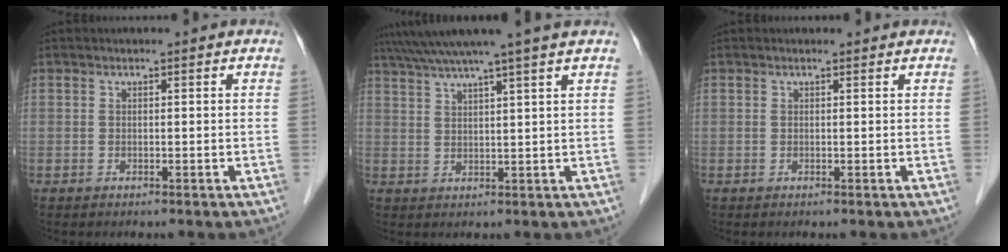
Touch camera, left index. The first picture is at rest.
{"total": 9.4, "force": [7.8, -2.3, 4.7], "torque": [-0.075, 0.013, 0.114]}
{"total": 0.8, "force": [0.8, 0.0, 0.0], "torque": [-0.007, 0.002, 0.010]}